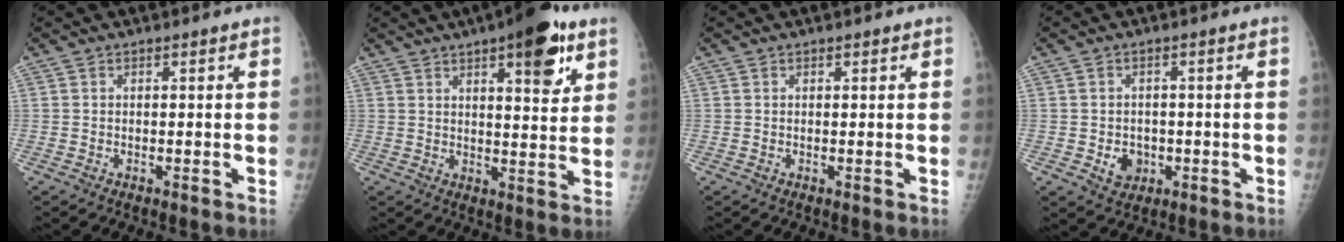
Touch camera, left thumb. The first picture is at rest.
{"total": 12.6, "force": [6.8, 4.1, 9.8], "torque": [-0.107, -0.027, 0.089]}
{"total": 0.6, "force": [0.4, 0.3, 0.4], "torque": [-0.003, -0.002, 0.005]}
{"total": 4.1, "force": [-1.0, 3.5, 2.0], "torque": [-0.012, 0.003, -0.007]}